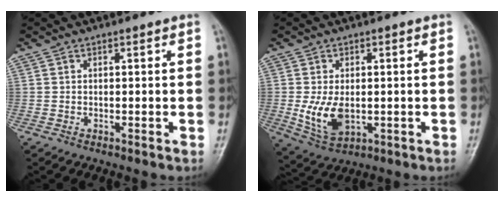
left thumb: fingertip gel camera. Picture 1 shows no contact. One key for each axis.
{"total": 7.7, "fx": -0.9, "fy": 4.7, "fz": 6.0, "tx": -0.111, "ty": -0.010, "tz": -0.004}